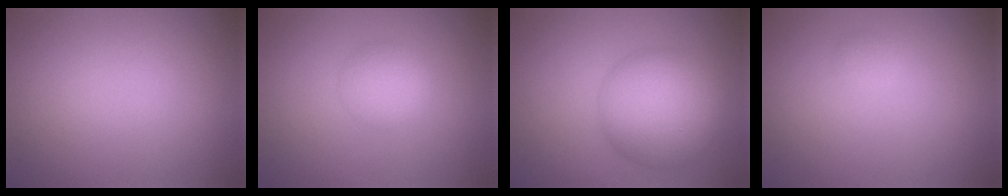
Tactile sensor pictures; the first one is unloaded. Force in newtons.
{"total": 2.4, "press": 2.4, "slide": 0.1}
{"total": 7.6, "press": 7.6, "slide": 0.1}
{"total": 0.8, "press": 0.8, "slide": 0.0}